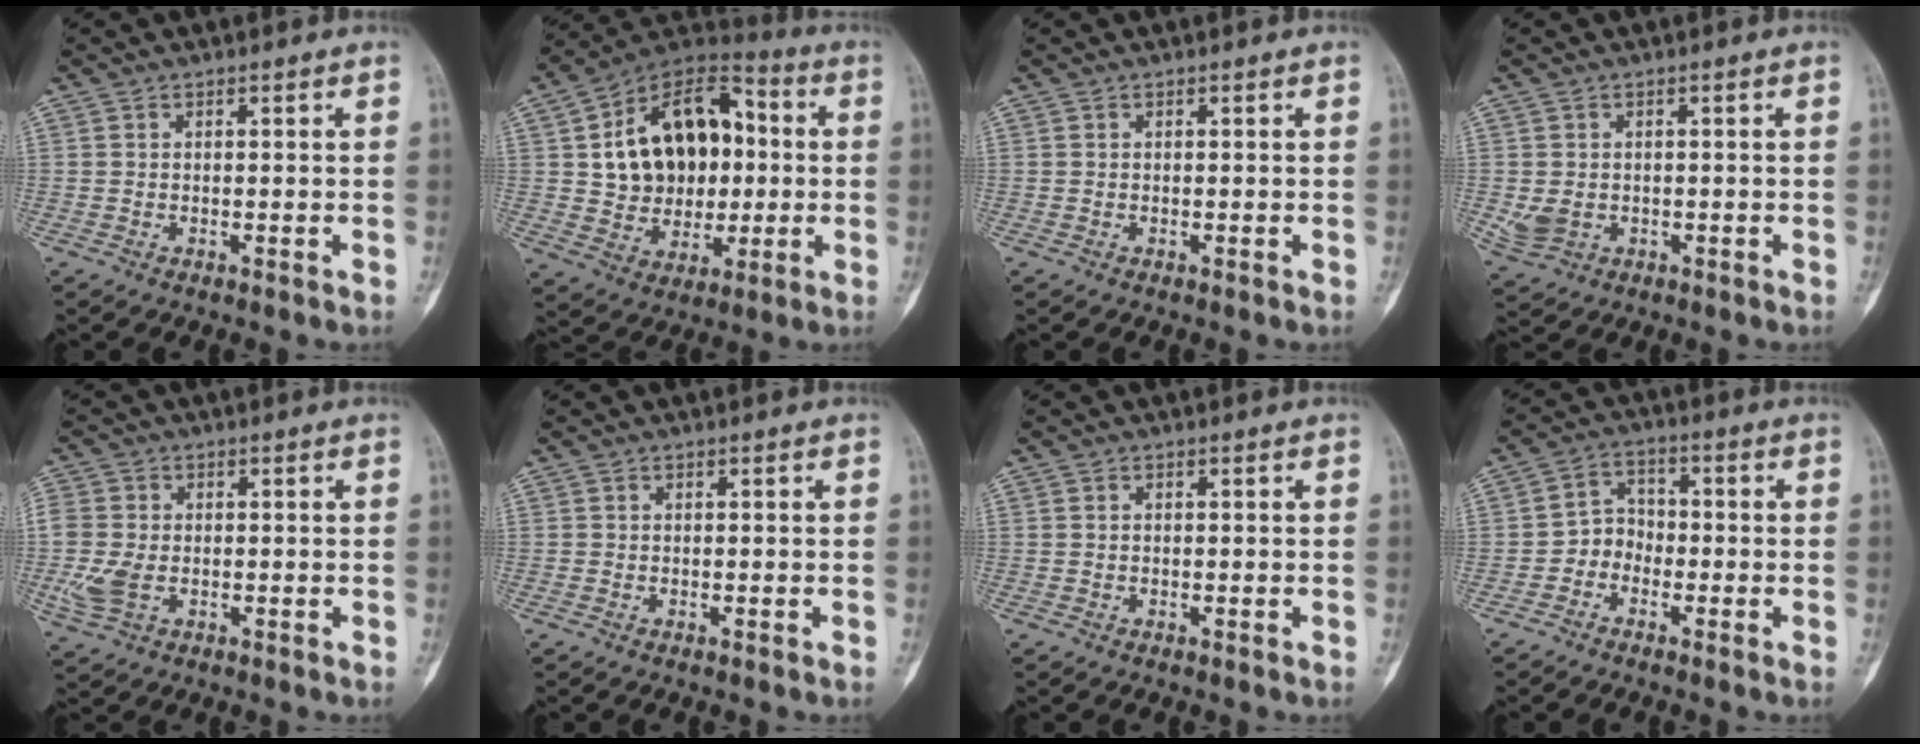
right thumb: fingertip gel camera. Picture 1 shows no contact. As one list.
[{"total": 21.2, "force": [2.5, 14.9, 14.9], "torque": [-0.186, 0.023, 0.043]}, {"total": 0.0}, {"total": 4.0, "force": [-0.4, 3.3, 2.2], "torque": [-0.045, -0.001, 0.005]}, {"total": 7.4, "force": [-1.2, 5.1, 5.2], "torque": [-0.131, 0.001, -0.022]}, {"total": 0.0}, {"total": 0.0}, {"total": 4.5, "force": [-2.1, 3.7, 1.4], "torque": [0.003, 0.023, -0.052]}]